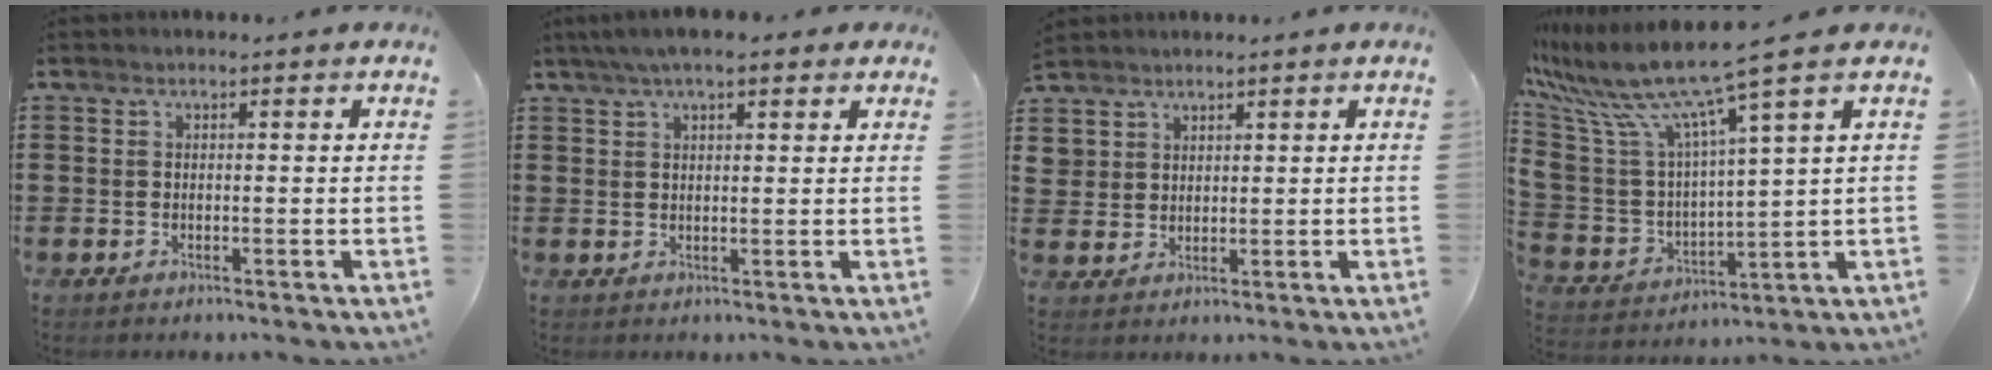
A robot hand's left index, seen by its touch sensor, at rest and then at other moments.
{"total": 4.1, "force": [2.7, 1.2, 2.9], "torque": [-0.060, 0.010, 0.049]}
{"total": 3.4, "force": [2.4, 2.3, -0.2], "torque": [-0.011, 0.006, 0.047]}
{"total": 9.6, "force": [7.0, 0.6, 6.5], "torque": [-0.171, -0.054, 0.107]}